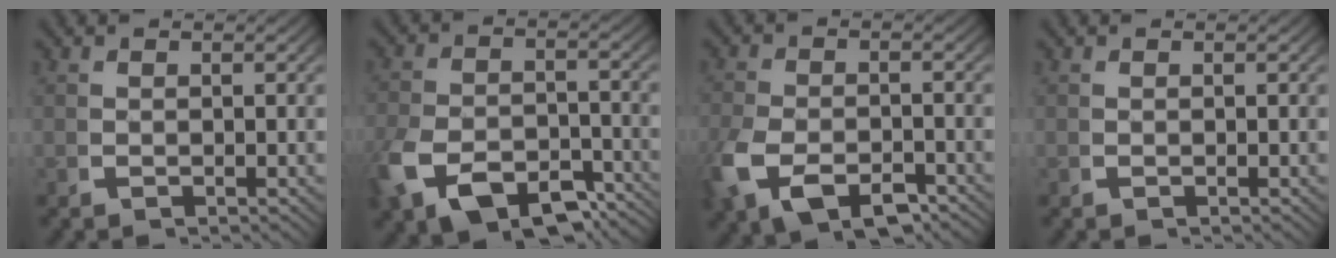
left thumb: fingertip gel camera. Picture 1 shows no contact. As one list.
[{"total": 8.4, "force": [-4.6, 5.0, 5.0], "torque": [-0.106, -0.034, -0.063]}, {"total": 6.3, "force": [-3.0, 3.7, 4.1], "torque": [-0.094, -0.024, -0.040]}, {"total": 0.0}]